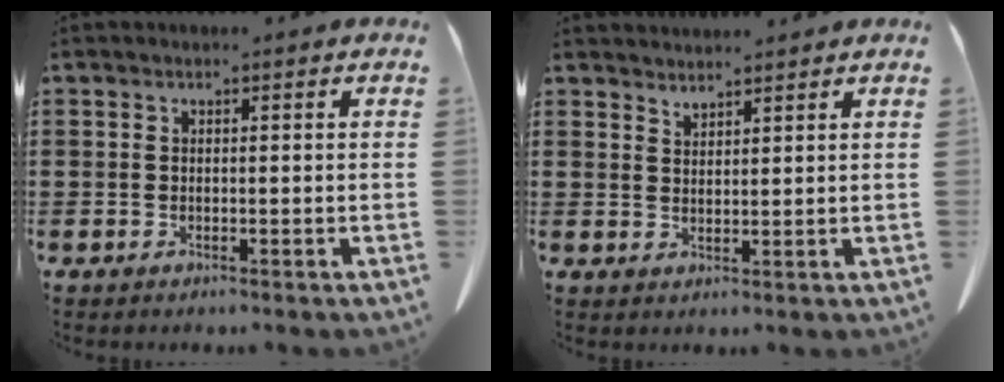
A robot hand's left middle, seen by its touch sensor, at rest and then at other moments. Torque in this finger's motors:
{"motor_torque": [0.00, 0.01, -0.08, -0.01]}